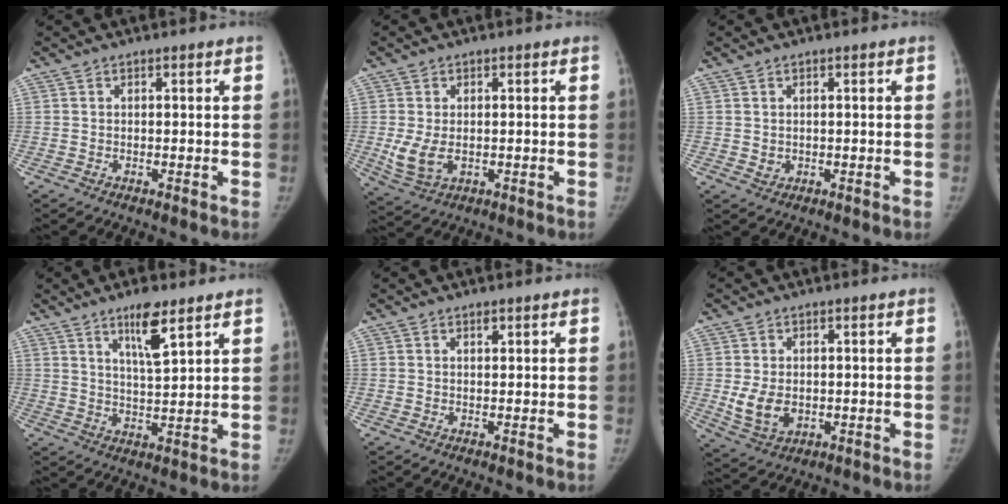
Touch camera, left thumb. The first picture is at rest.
{"total": 6.2, "force": [-0.6, 4.0, 4.7], "torque": [-0.095, -0.012, -0.001]}
{"total": 1.4, "force": [0.2, 1.2, 0.6], "torque": [-0.009, -0.003, 0.009]}
{"total": 7.5, "force": [4.7, 1.6, 5.6], "torque": [-0.092, -0.032, 0.085]}
{"total": 0.8, "force": [0.6, 0.3, 0.4], "torque": [-0.004, -0.004, 0.010]}
{"total": 6.6, "force": [-0.4, 4.8, 4.5], "torque": [-0.072, -0.010, 0.006]}